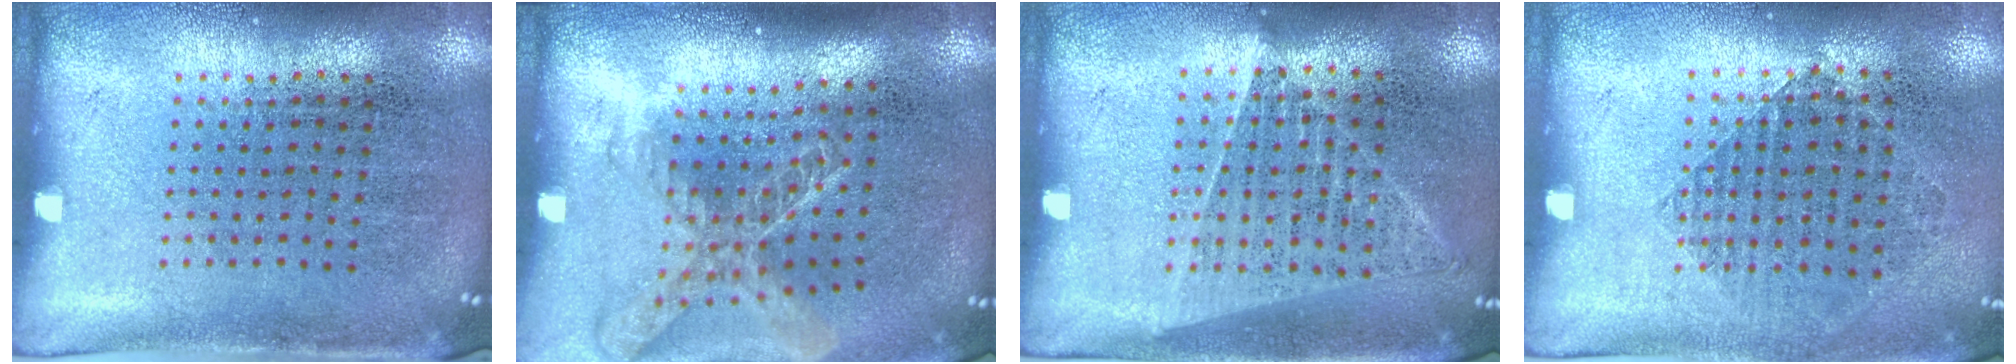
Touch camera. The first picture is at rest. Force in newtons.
{"total": 1.9, "press": 1.5, "slide": 1.3}
{"total": 1.4, "press": 1.3, "slide": 0.3}
{"total": 0.9, "press": 0.8, "slide": 0.3}